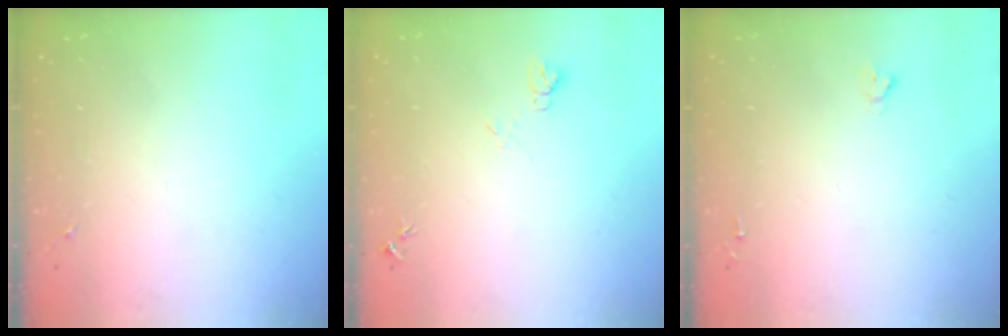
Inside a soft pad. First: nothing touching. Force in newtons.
{"total": 6.3, "press": 6.3, "slide": 0.7}
{"total": 1.6, "press": 1.6, "slide": 0.2}